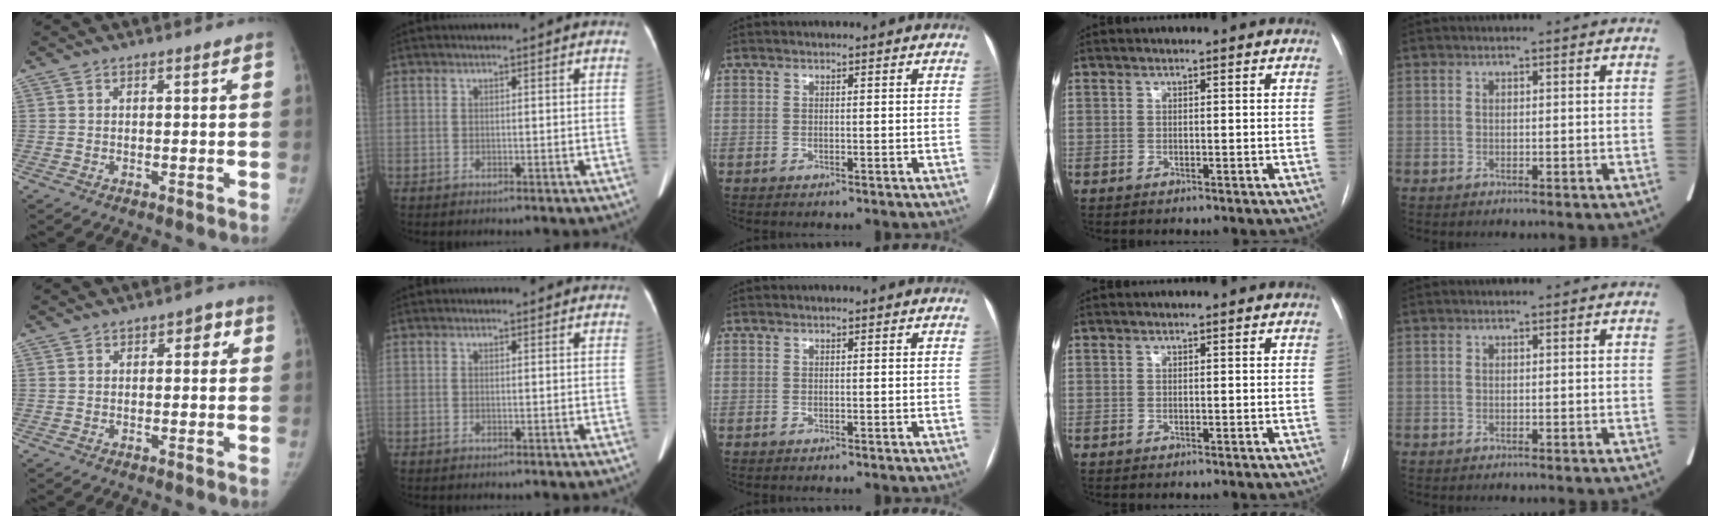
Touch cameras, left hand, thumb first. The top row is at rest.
{"thumb": {"total": 2.5, "force": [0.4, 1.6, 1.9], "torque": [0.000, 0.006, -0.004]}}